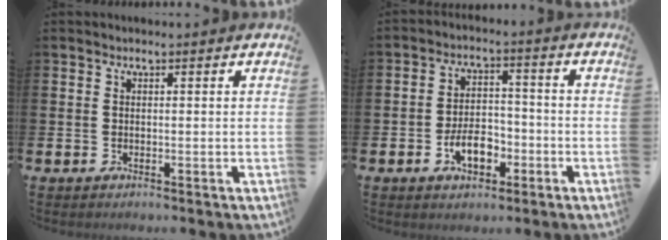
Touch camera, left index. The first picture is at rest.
{"total": 5.5, "force": [-2.3, 3.2, 3.8], "torque": [-0.050, 0.005, -0.044]}